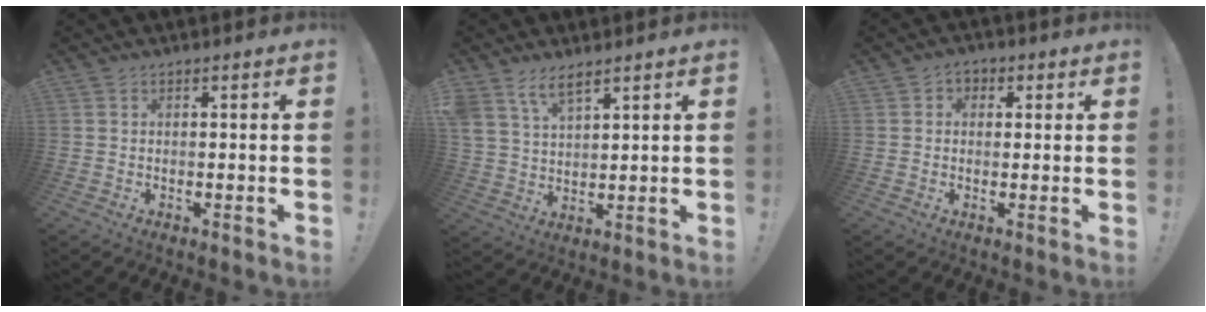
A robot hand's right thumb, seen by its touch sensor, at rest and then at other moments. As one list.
[{"total": 7.3, "force": [5.5, 3.1, 3.7], "torque": [-0.082, -0.018, 0.107]}, {"total": 3.0, "force": [0.0, 2.6, 1.4], "torque": [-0.013, 0.006, -0.002]}]